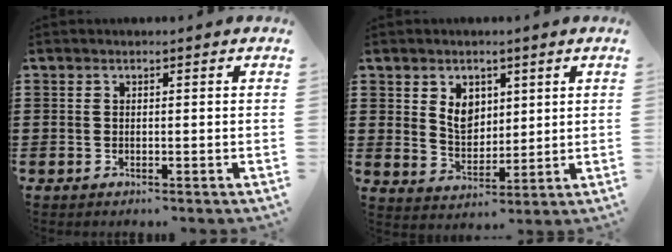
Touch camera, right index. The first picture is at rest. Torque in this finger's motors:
{"motor_torque": [0.16, 0.02, 0.19, 0.11]}